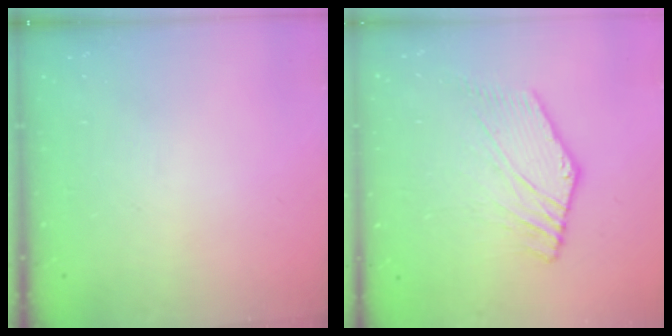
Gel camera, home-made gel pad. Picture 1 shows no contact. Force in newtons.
{"total": 3.1, "press": 2.8, "slide": 1.3}